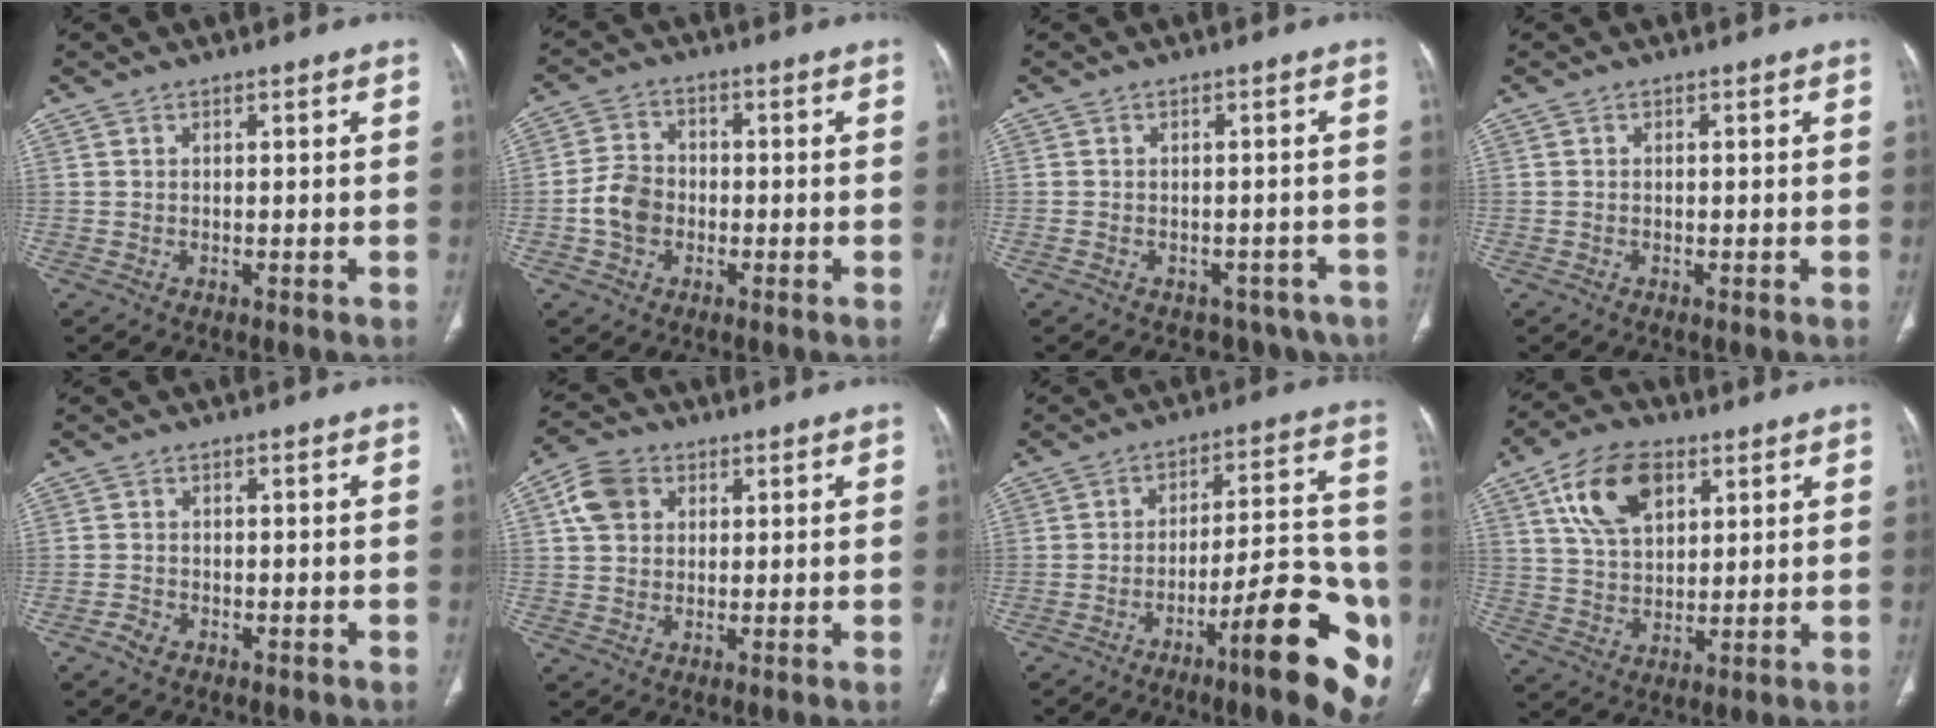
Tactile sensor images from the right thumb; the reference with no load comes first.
{"total": 6.5, "force": [-1.5, 5.2, 3.7], "torque": [-0.057, 0.017, -0.035]}
{"total": 7.2, "force": [-4.5, 5.1, 2.4], "torque": [-0.015, 0.038, -0.050]}
{"total": 0.0}
{"total": 1.8, "force": [-1.2, 1.1, 0.7], "torque": [-0.014, 0.006, -0.022]}
{"total": 6.7, "force": [2.1, 5.3, 3.5], "torque": [-0.056, 0.008, 0.035]}
{"total": 20.3, "force": [-8.6, 4.7, 17.8], "torque": [-0.197, 0.048, -0.119]}
{"total": 12.9, "force": [5.7, 7.6, 8.7], "torque": [-0.139, -0.010, 0.105]}